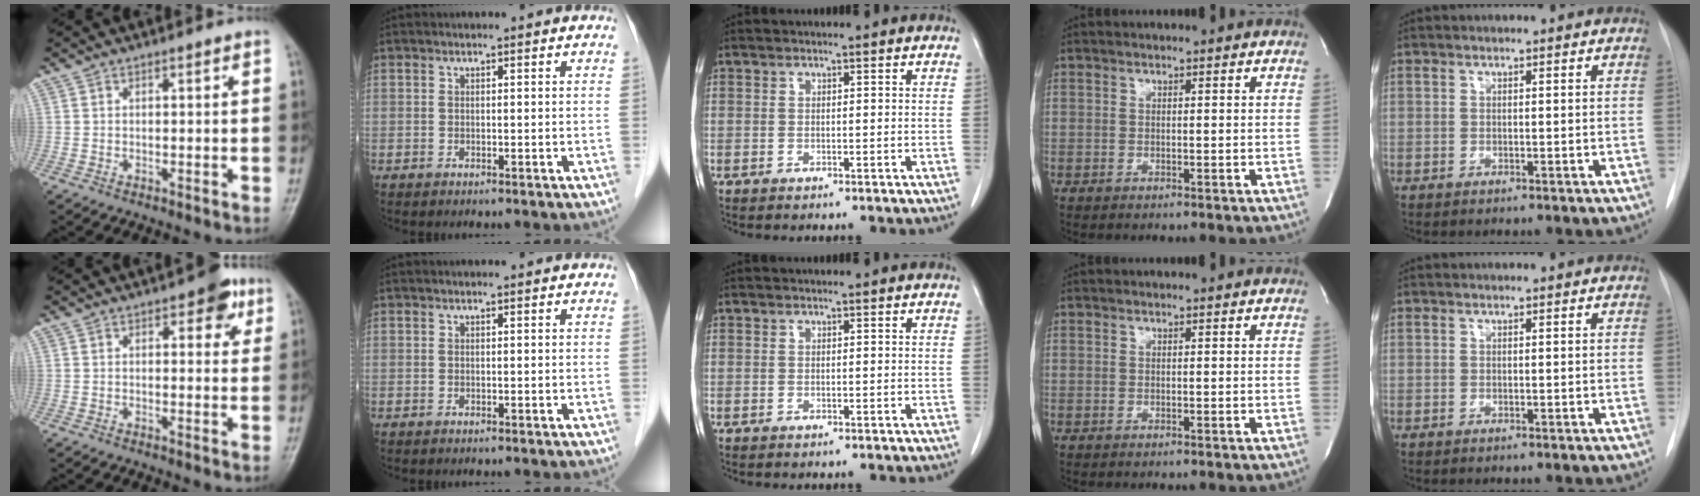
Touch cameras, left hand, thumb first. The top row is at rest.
{"thumb": {"total": 5.1, "force": [2.3, 2.6, 3.7], "torque": [-0.019, -0.004, 0.019]}}